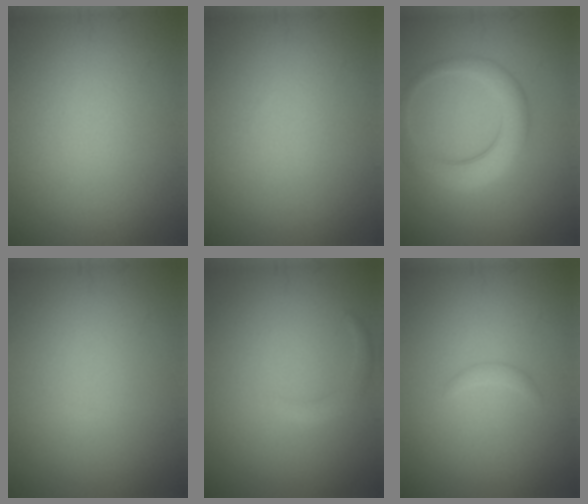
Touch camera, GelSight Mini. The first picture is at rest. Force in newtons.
{"total": 0.0}
{"total": 4.6, "press": 4.6, "slide": 0.2}
{"total": 0.0}
{"total": 1.2, "press": 1.2, "slide": 0.1}
{"total": 0.7, "press": 0.7, "slide": 0.1}